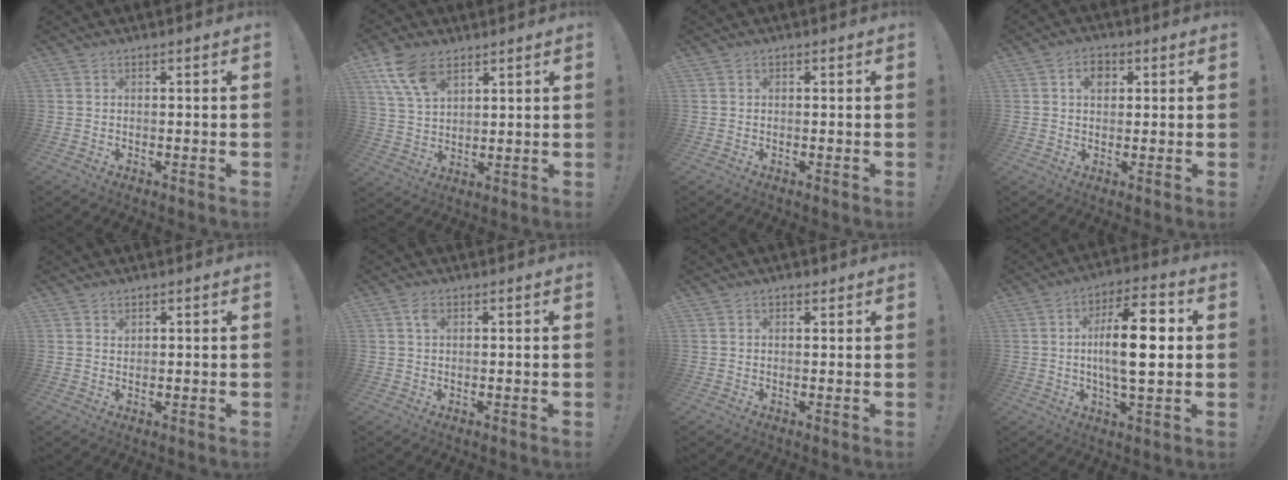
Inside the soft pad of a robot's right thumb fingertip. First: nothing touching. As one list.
[{"total": 11.7, "force": [6.8, 7.1, 6.4], "torque": [-0.122, -0.019, 0.136]}, {"total": 0.0}, {"total": 5.1, "force": [1.7, 3.7, 3.0], "torque": [-0.036, 0.002, 0.027]}, {"total": 1.0, "force": [0.7, 0.7, 0.2], "torque": [0.004, -0.004, 0.012]}, {"total": 2.2, "force": [0.9, 1.2, 1.6], "torque": [-0.033, 0.002, 0.015]}, {"total": 1.2, "force": [0.9, 0.6, 0.5], "torque": [-0.001, -0.004, 0.015]}, {"total": 15.9, "force": [1.0, 5.3, 15.0], "torque": [-0.255, 0.002, 0.003]}]